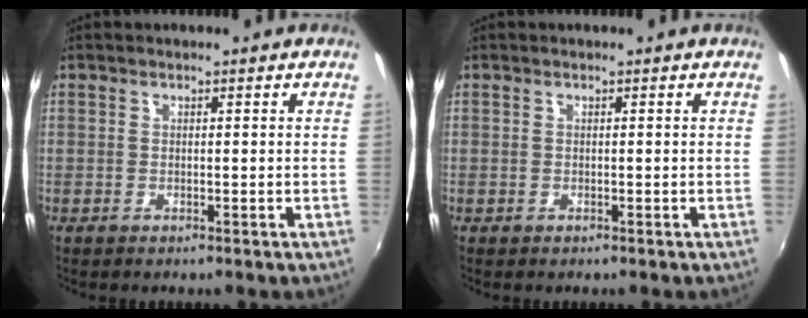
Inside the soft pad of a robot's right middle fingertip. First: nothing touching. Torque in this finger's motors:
{"motor_torque": [-0.21, -0.36, 0.01, 0.00]}